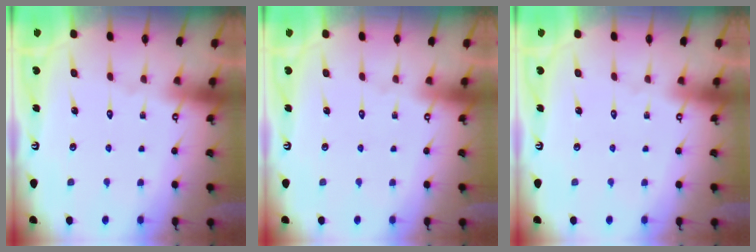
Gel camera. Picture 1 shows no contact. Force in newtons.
{"total": 0.0}
{"total": 0.0}